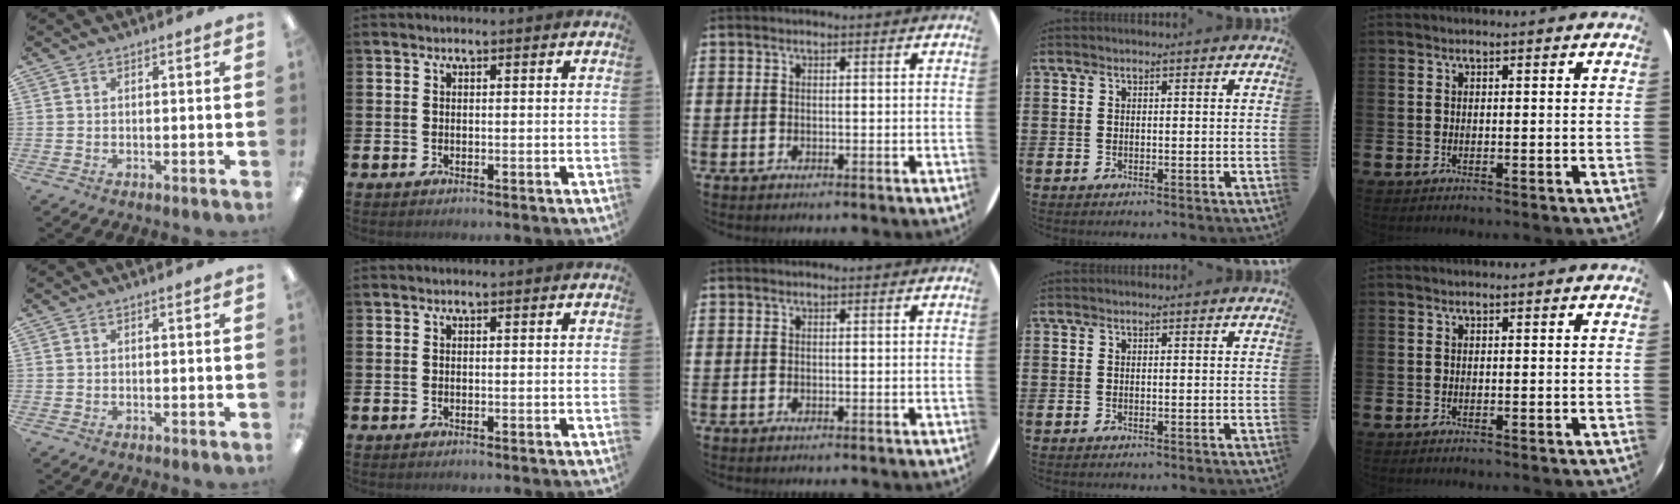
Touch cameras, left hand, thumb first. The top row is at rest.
{}